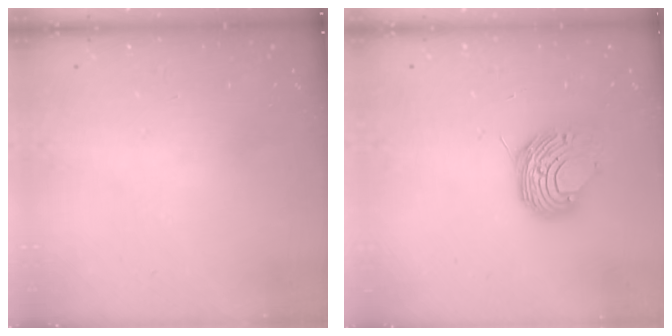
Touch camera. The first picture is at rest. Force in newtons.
{"total": 10.3, "press": 10.2, "slide": 1.1}